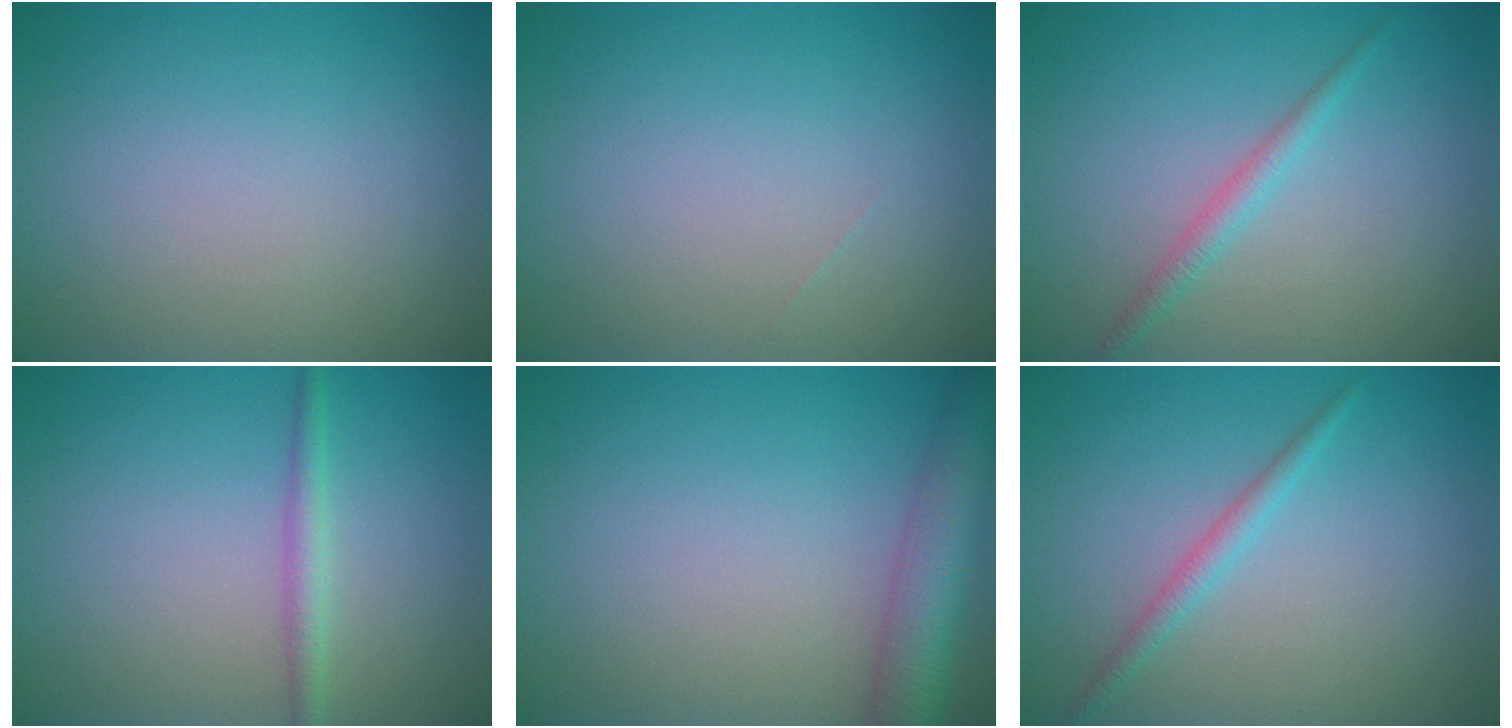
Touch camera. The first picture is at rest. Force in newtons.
{"total": 0.0}
{"total": 1.6, "press": 1.6, "slide": 0.1}
{"total": 1.7, "press": 1.7, "slide": 0.1}
{"total": 5.3, "press": 5.3, "slide": 0.3}
{"total": 1.6, "press": 1.6, "slide": 0.1}